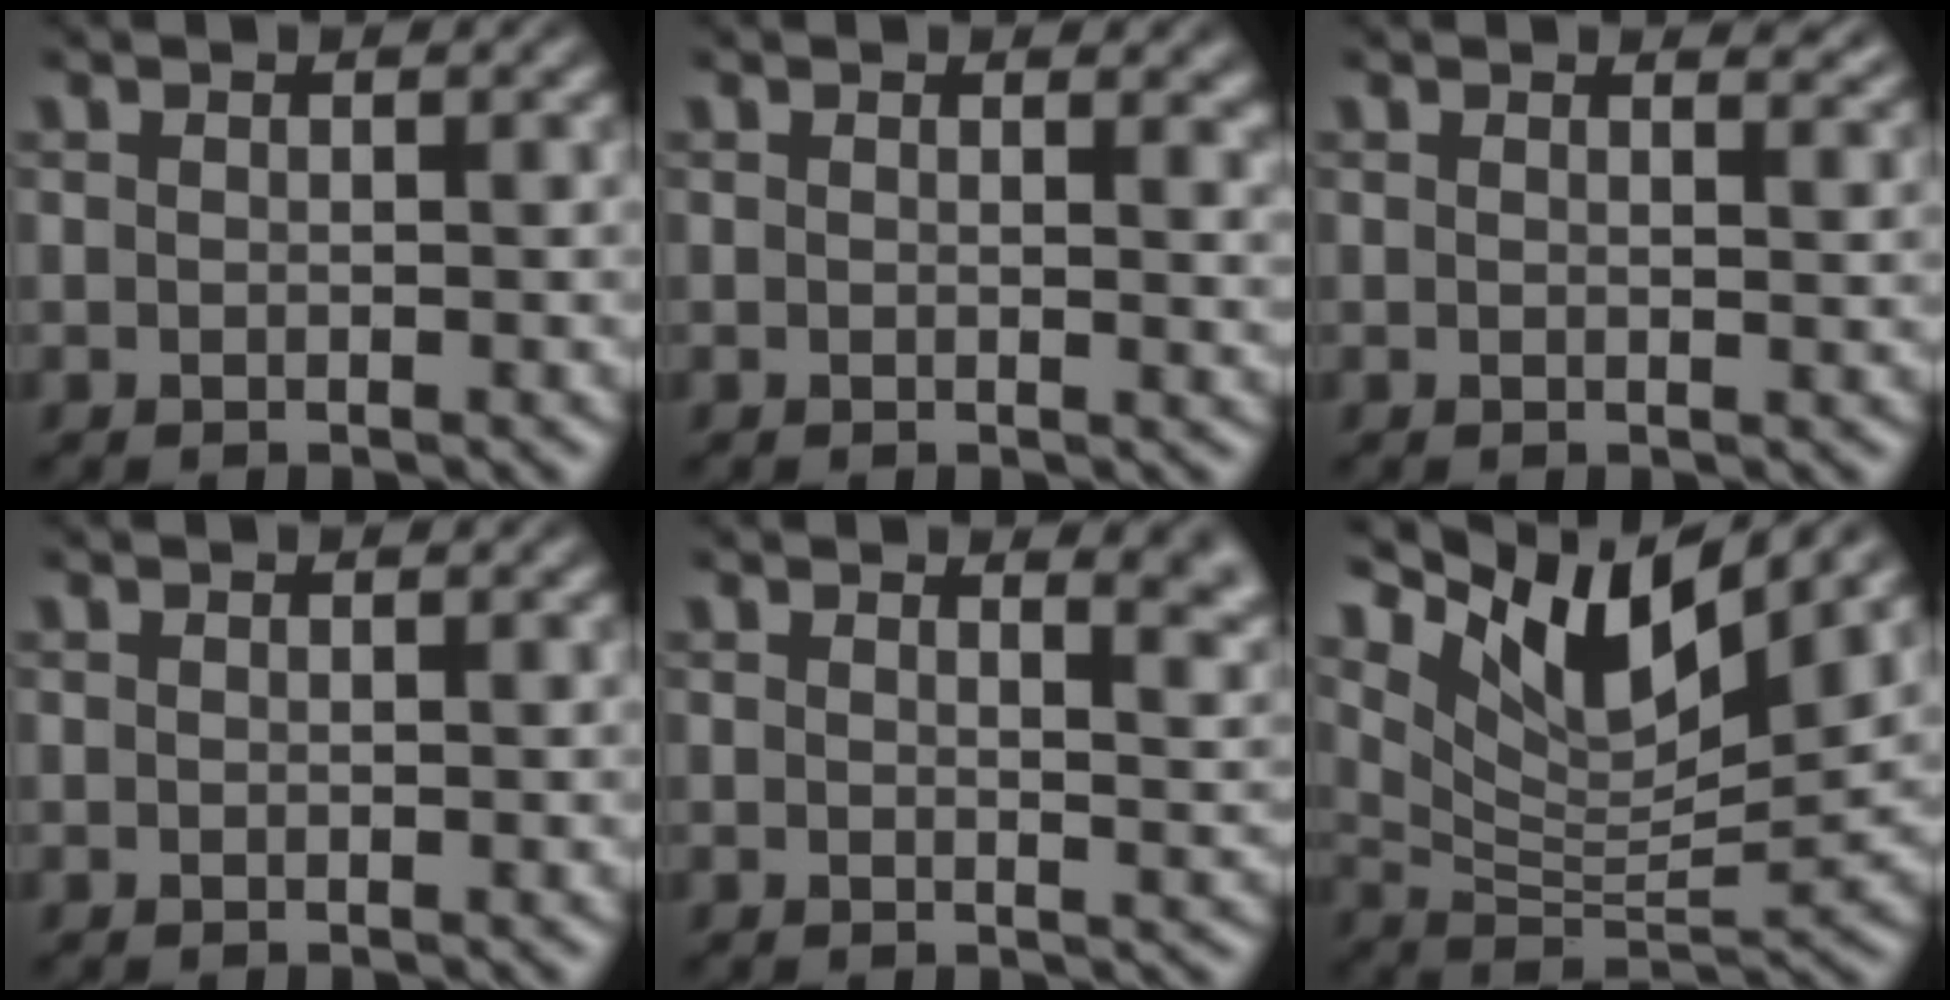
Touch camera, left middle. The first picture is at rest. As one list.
[{"total": 1.7, "force": [1.1, 0.7, 1.2], "torque": [-0.010, -0.003, 0.017]}, {"total": 1.8, "force": [1.6, 0.5, 0.6], "torque": [-0.004, -0.004, 0.018]}, {"total": 0.0}, {"total": 4.3, "force": [2.8, 1.6, 2.8], "torque": [-0.012, 0.007, 0.033]}, {"total": 9.4, "force": [5.8, 3.1, 6.7], "torque": [-0.121, -0.003, 0.110]}]